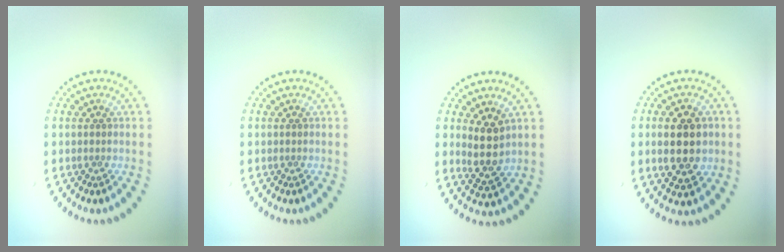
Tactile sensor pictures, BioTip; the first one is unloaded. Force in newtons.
{"total": 0.0}
{"total": 2.9, "press": 2.5, "slide": 1.5}
{"total": 5.0, "press": 5.0, "slide": 0.2}